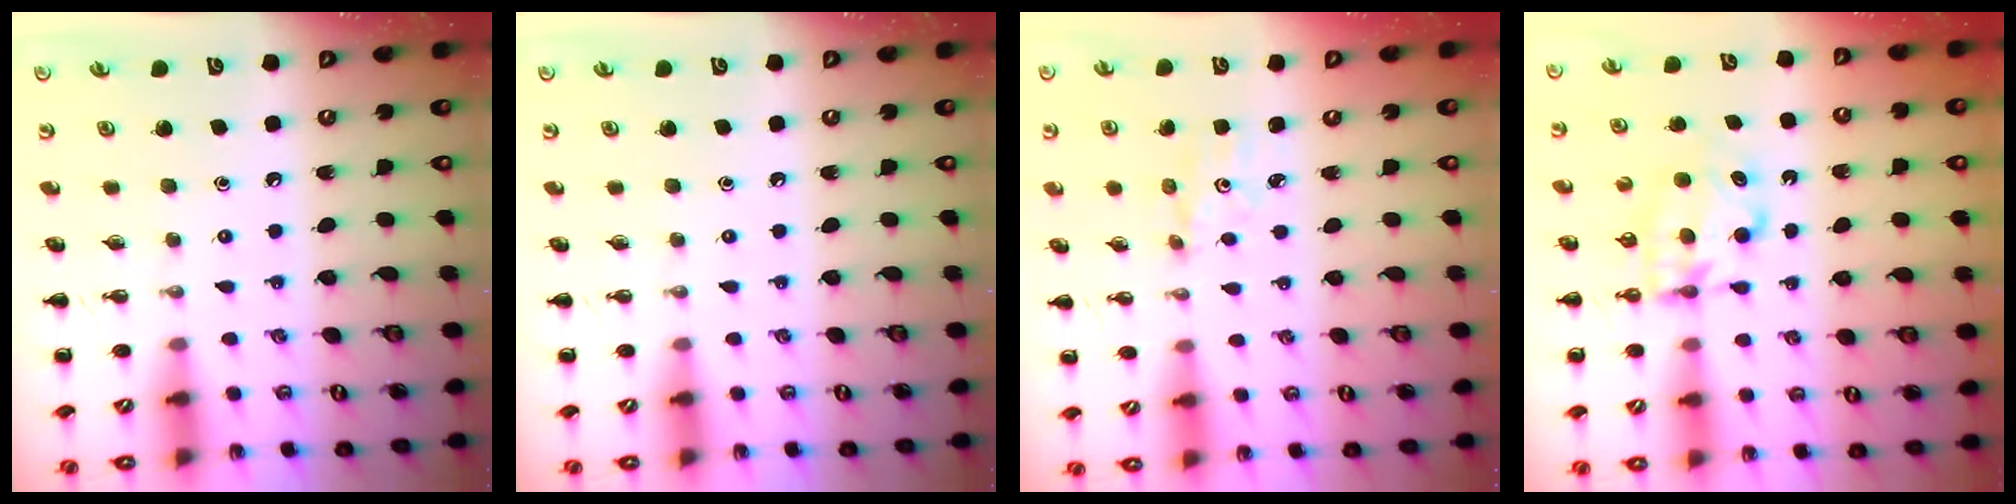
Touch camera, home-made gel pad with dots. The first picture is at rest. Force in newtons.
{"total": 0.0}
{"total": 2.6, "press": 2.4, "slide": 0.9}
{"total": 6.5, "press": 6.4, "slide": 0.7}